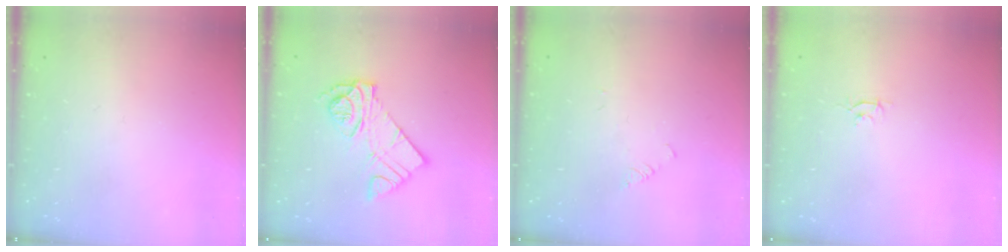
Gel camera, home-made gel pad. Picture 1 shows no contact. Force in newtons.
{"total": 12.1, "press": 12.1, "slide": 1.0}
{"total": 1.0, "press": 0.9, "slide": 0.2}
{"total": 2.6, "press": 2.6, "slide": 0.3}